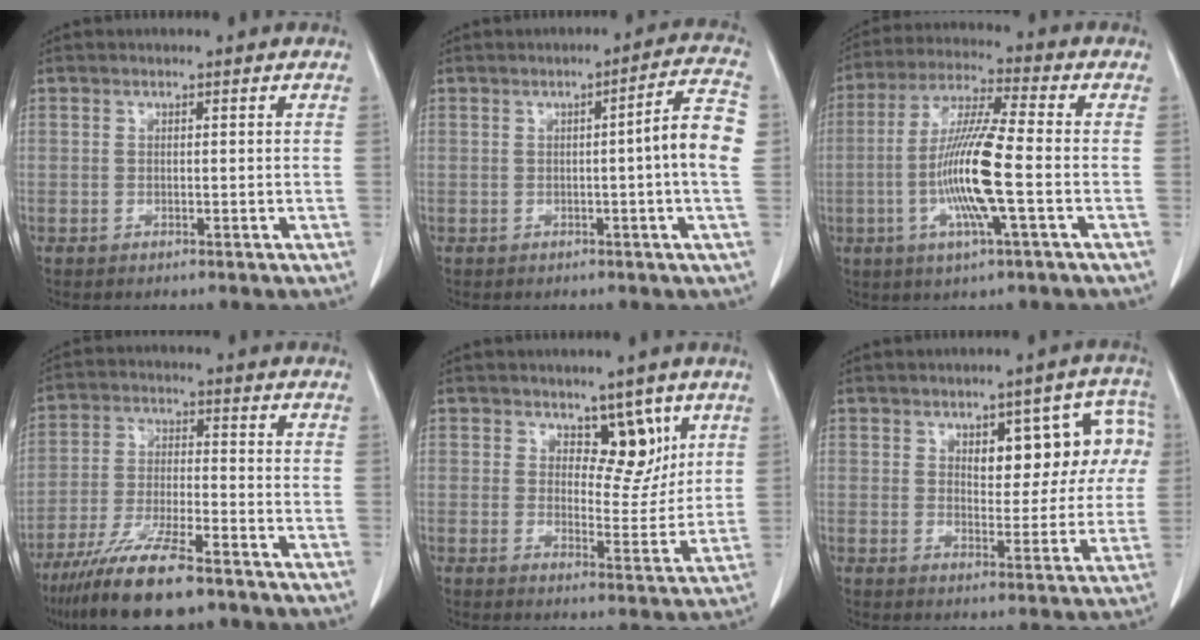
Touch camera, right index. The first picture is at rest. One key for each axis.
{"total": 6.9, "fx": -0.2, "fy": -0.7, "fz": 6.9, "tx": -0.088, "ty": 0.008, "tz": -0.008}
{"total": 12.5, "fx": -2.6, "fy": 0.3, "fz": 12.2, "tx": -0.243, "ty": -0.008, "tz": -0.057}
{"total": 13.1, "fx": -9.7, "fy": 2.3, "fz": 8.5, "tx": -0.161, "ty": -0.032, "tz": -0.172}
{"total": 6.2, "fx": 3.4, "fy": 3.3, "fz": 4.0, "tx": -0.041, "ty": -0.007, "tz": 0.053}
{"total": 10.2, "fx": 3.0, "fy": 4.7, "fz": 8.6, "tx": -0.091, "ty": 0.033, "tz": 0.040}